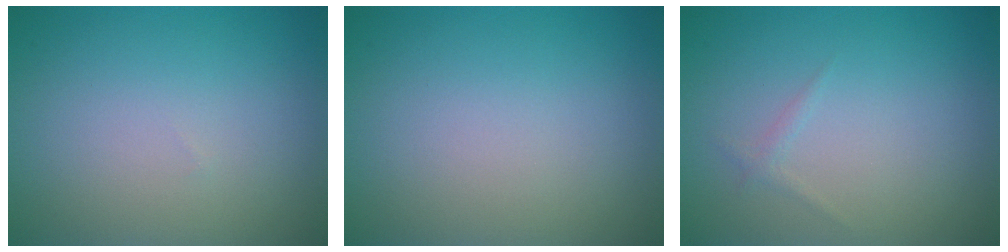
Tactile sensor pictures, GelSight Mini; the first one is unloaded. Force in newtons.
{"total": 0.0}
{"total": 0.6, "press": 0.6, "slide": 0.1}